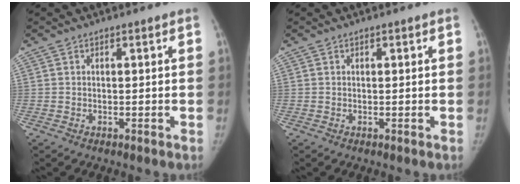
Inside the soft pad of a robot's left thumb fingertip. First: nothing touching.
{"total": 0.0}